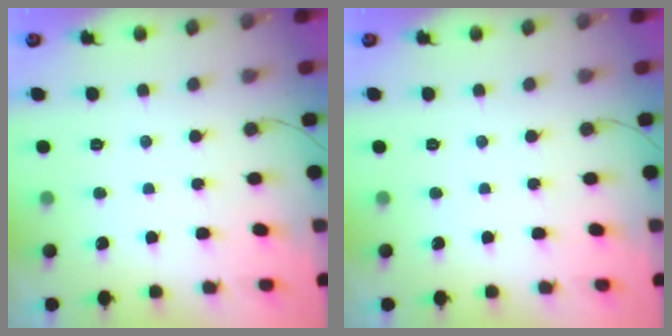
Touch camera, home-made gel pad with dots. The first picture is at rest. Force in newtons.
{"total": 0.0}